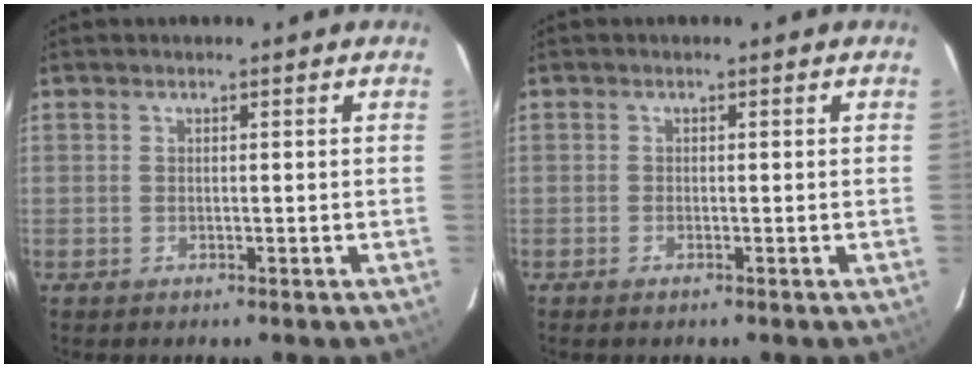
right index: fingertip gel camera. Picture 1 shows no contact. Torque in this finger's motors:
{"motor_torque": [0.13, -0.04, -0.01, 0.00]}